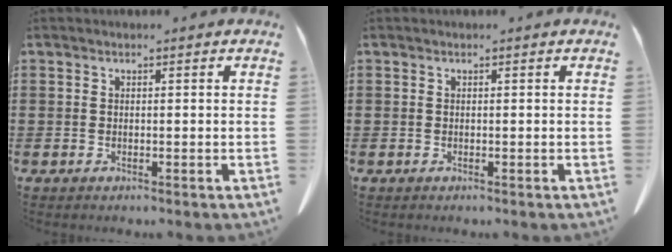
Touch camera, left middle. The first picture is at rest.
{"total": 0.0}